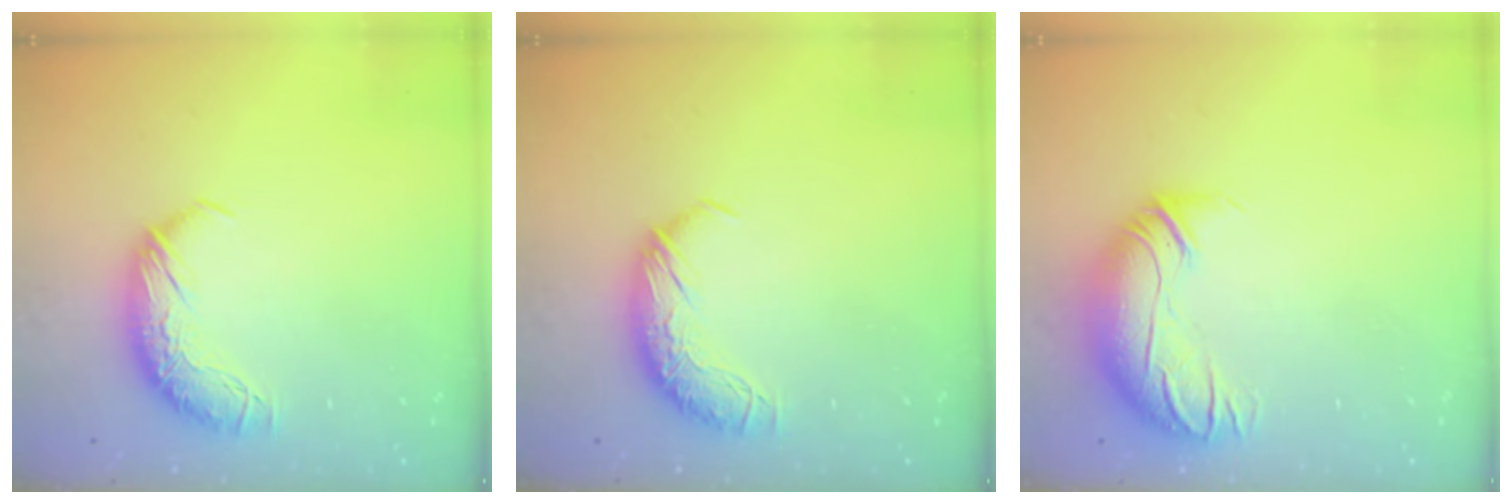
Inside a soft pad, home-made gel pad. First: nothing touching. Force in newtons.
{"total": 0.0}
{"total": 3.0, "press": 0.6, "slide": 2.9}